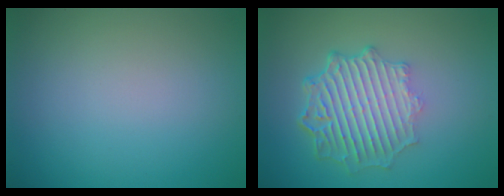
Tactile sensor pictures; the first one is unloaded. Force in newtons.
{"total": 6.4, "press": 4.8, "slide": 4.2}